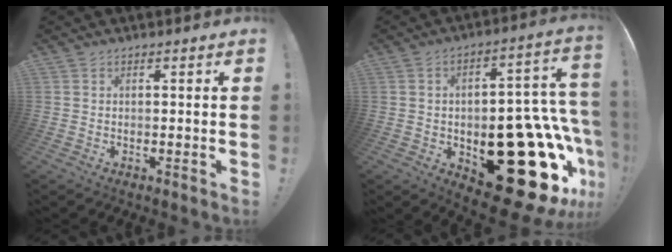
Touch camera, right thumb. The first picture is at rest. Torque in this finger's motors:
{"motor_torque": [2.29, 2.72, 2.43, -0.34, 0.66]}